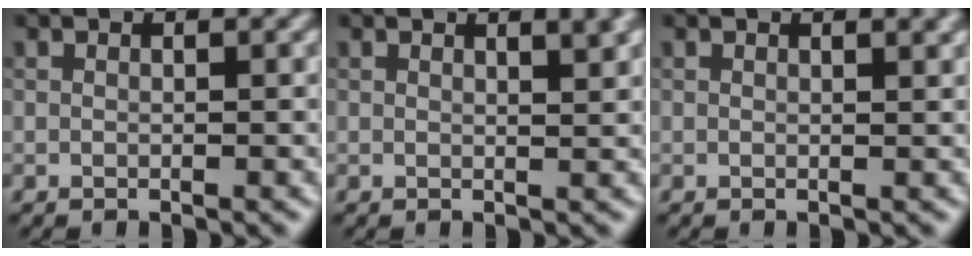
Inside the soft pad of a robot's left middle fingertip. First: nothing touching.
{"total": 3.0, "force": [1.7, 1.1, 2.2], "torque": [-0.008, 0.006, 0.015]}
{"total": 1.3, "force": [0.9, 0.4, 0.9], "torque": [-0.006, 0.003, 0.012]}